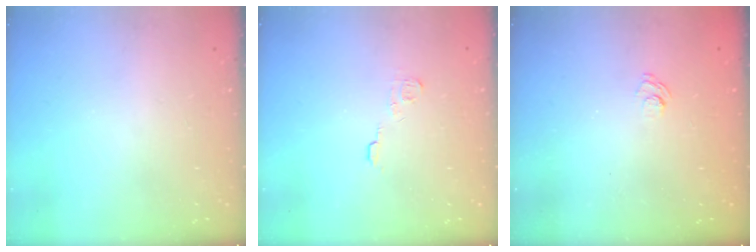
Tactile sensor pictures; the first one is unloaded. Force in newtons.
{"total": 5.0, "press": 4.9, "slide": 0.7}
{"total": 2.3, "press": 1.8, "slide": 1.3}